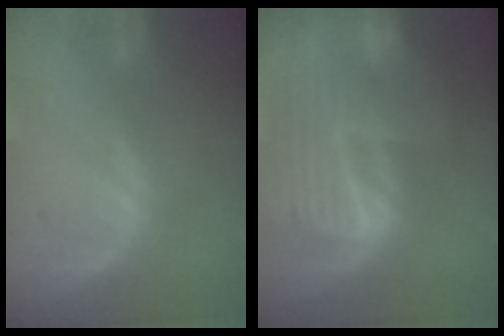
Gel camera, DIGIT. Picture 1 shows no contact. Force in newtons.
{"total": 10.0, "press": 8.7, "slide": 5.0}